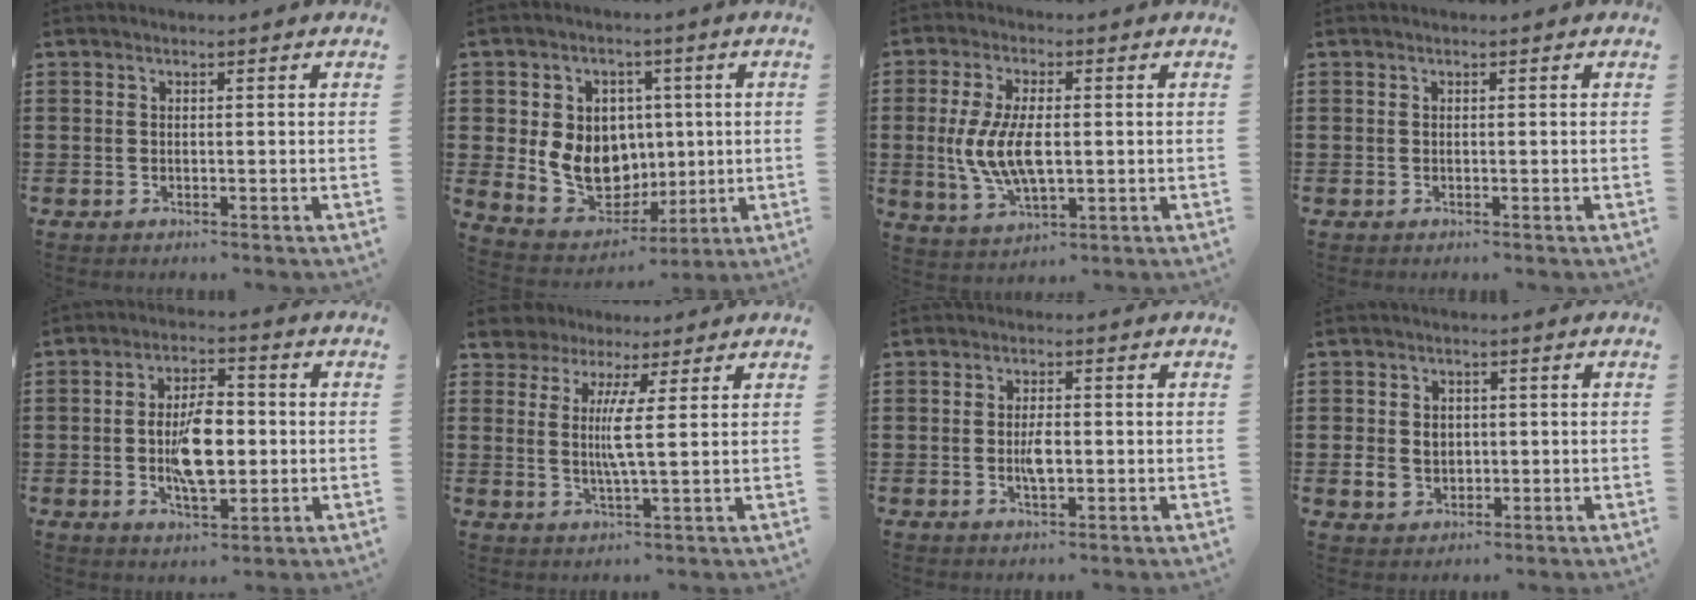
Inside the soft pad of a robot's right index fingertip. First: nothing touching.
{"total": 10.1, "force": [0.4, 8.7, 5.1], "torque": [-0.123, 0.008, 0.017]}
{"total": 8.6, "force": [-0.1, 4.1, 7.5], "torque": [-0.167, 0.002, -0.006]}
{"total": 0.0}
{"total": 8.6, "force": [-0.8, 3.8, 7.7], "torque": [-0.147, 0.001, -0.020]}
{"total": 5.3, "force": [3.3, 1.0, 4.1], "torque": [-0.083, -0.010, 0.058]}
{"total": 3.2, "force": [-0.3, 1.3, 3.0], "torque": [-0.061, 0.000, -0.009]}
{"total": 3.8, "force": [-0.2, 3.3, 1.8], "torque": [-0.042, 0.011, -0.005]}